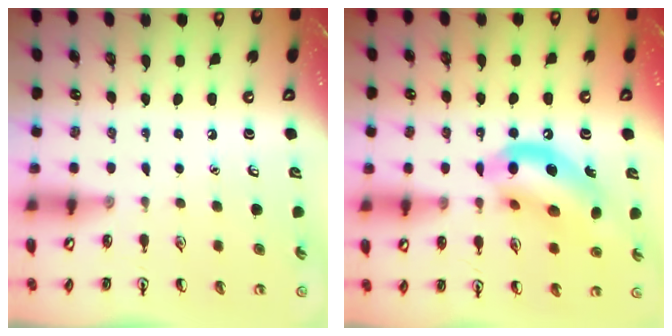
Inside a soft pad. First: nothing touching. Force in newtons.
{"total": 14.2, "press": 13.7, "slide": 3.6}